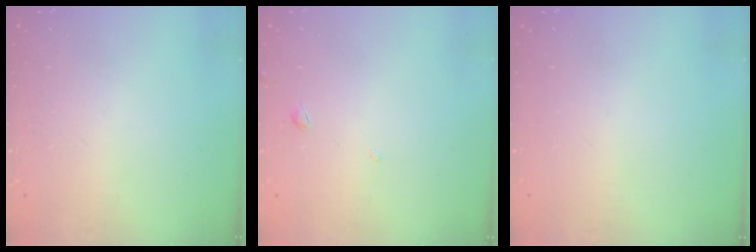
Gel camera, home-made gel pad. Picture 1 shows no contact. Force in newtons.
{"total": 2.1, "press": 2.1, "slide": 0.5}
{"total": 0.0}